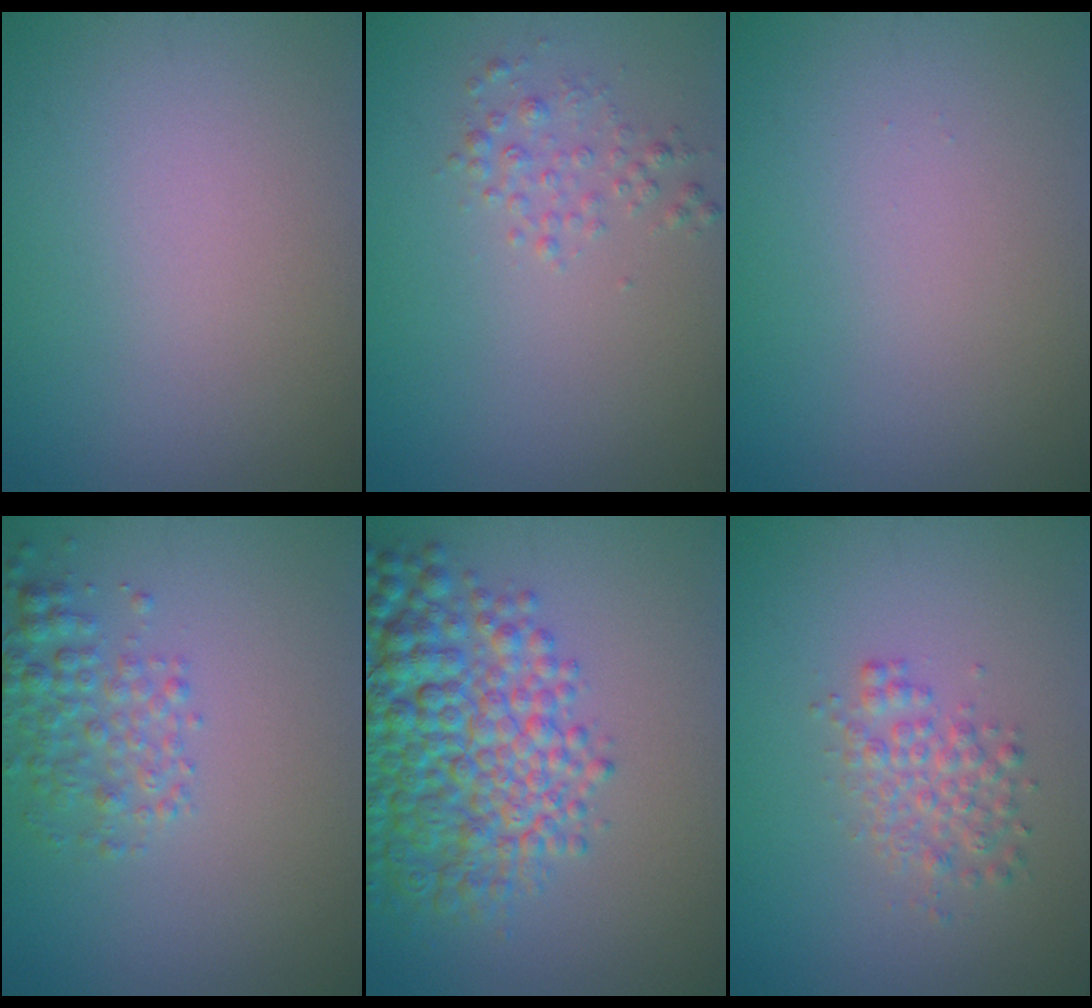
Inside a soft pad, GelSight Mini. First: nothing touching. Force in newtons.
{"total": 1.5, "press": 1.5, "slide": 0.0}
{"total": 0.0}
{"total": 3.1, "press": 3.1, "slide": 0.1}
{"total": 9.3, "press": 9.3, "slide": 0.3}
{"total": 2.5, "press": 2.5, "slide": 0.1}